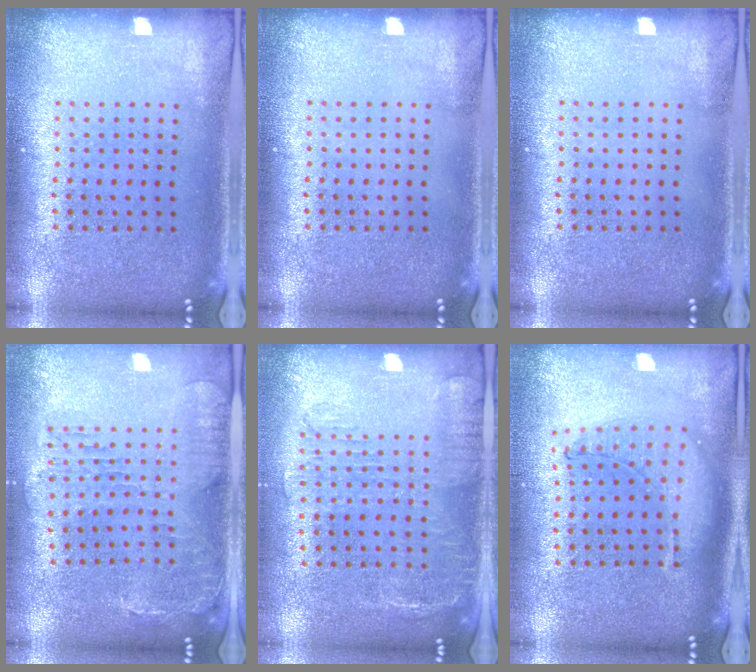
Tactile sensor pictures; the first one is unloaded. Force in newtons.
{"total": 0.0}
{"total": 0.0}
{"total": 0.7, "press": 0.6, "slide": 0.2}
{"total": 1.9, "press": 1.5, "slide": 1.2}
{"total": 1.1, "press": 1.0, "slide": 0.2}